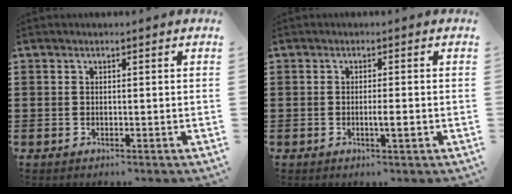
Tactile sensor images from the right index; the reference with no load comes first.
{"total": 2.1, "force": [-0.6, 0.2, 2.0], "torque": [-0.035, -0.001, -0.012]}